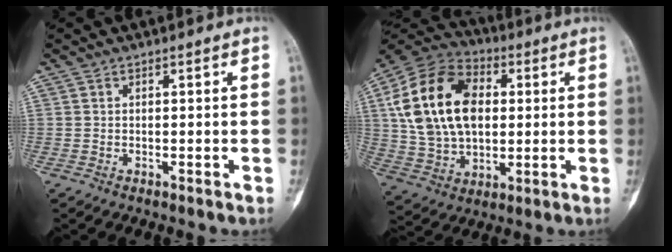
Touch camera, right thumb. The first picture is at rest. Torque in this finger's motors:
{"motor_torque": [-0.79, 2.22, 2.17, 0.60, 0.57]}